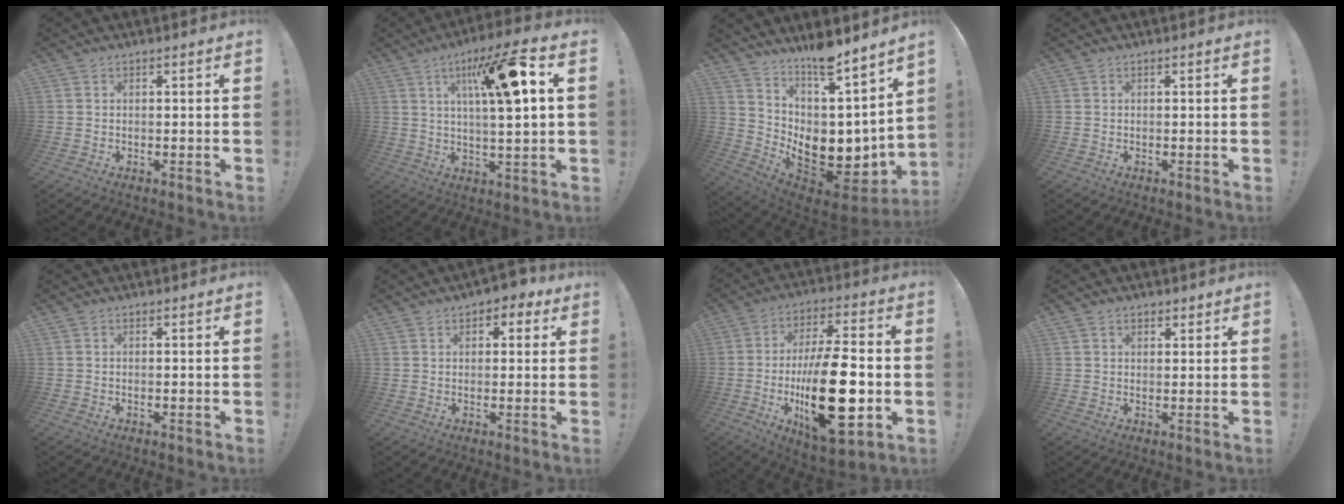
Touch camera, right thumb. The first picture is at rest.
{"total": 15.2, "force": [4.6, 2.8, 14.2], "torque": [-0.224, -0.006, 0.060]}
{"total": 10.6, "force": [4.8, 6.6, 6.9], "torque": [-0.091, -0.076, 0.096]}
{"total": 0.0}
{"total": 0.0}
{"total": 3.4, "force": [1.6, 2.4, 1.8], "torque": [-0.012, -0.006, 0.022]}
{"total": 26.2, "force": [-4.5, 10.3, 23.7], "torque": [-0.408, 0.003, -0.065]}
{"total": 1.9, "force": [1.1, 1.4, 0.6], "torque": [-0.002, -0.003, 0.019]}